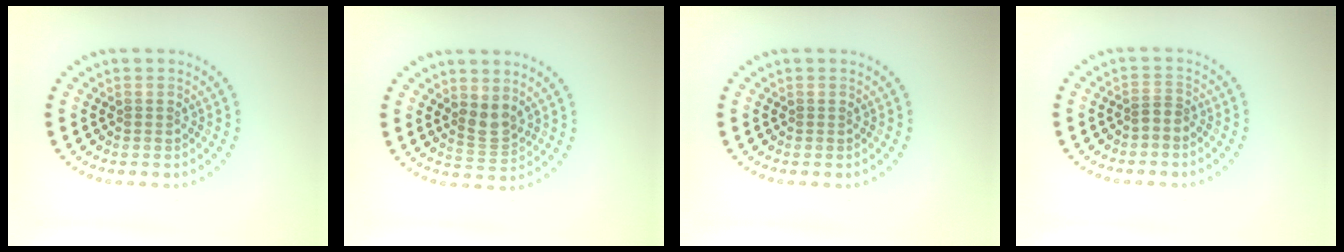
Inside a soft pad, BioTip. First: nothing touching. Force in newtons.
{"total": 2.2, "press": 1.8, "slide": 1.3}
{"total": 0.0}
{"total": 1.1, "press": 0.7, "slide": 0.9}